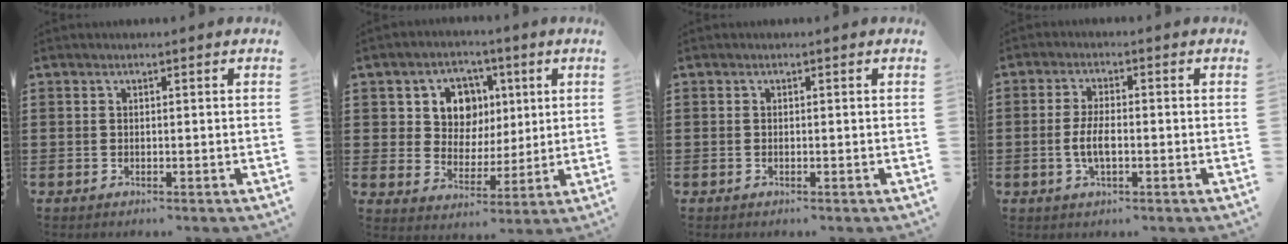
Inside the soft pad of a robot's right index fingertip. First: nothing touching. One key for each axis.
{"total": 8.0, "fx": 2.9, "fy": 6.7, "fz": 3.3, "tx": -0.083, "ty": 0.012, "tz": 0.050}
{"total": 0.0}
{"total": 4.2, "fx": -0.9, "fy": 1.6, "fz": 3.8, "tx": -0.089, "ty": -0.002, "tz": -0.022}